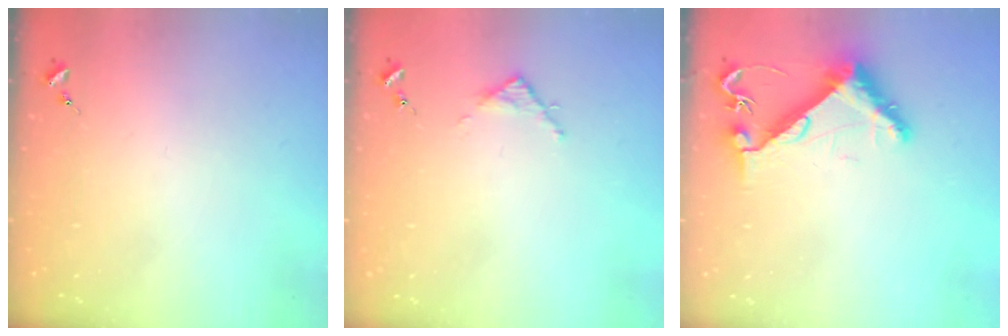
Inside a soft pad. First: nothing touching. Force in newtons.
{"total": 2.8, "press": 2.8, "slide": 0.4}
{"total": 8.4, "press": 8.4, "slide": 0.4}